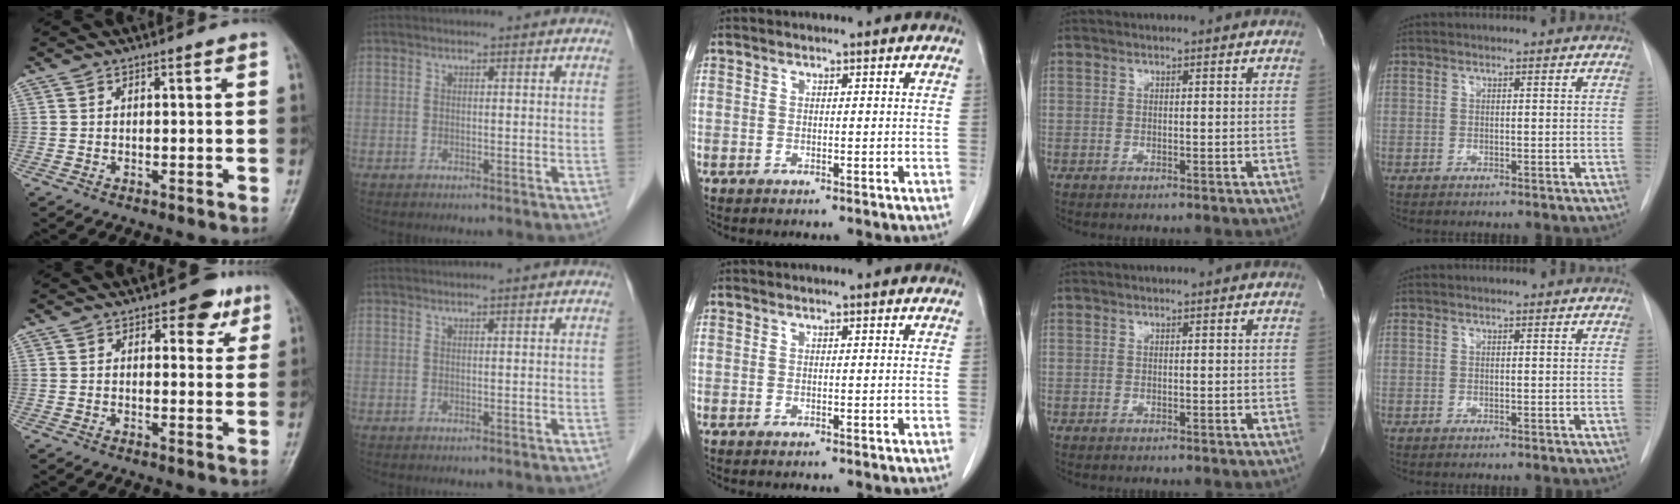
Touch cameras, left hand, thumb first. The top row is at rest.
{"thumb": {"total": 5.7, "force": [3.0, 3.3, 3.6], "torque": [-0.011, -0.008, 0.031]}, "index": {"total": 0.6, "force": [0.4, -0.2, 0.3], "torque": [-0.015, 0.001, 0.015]}}